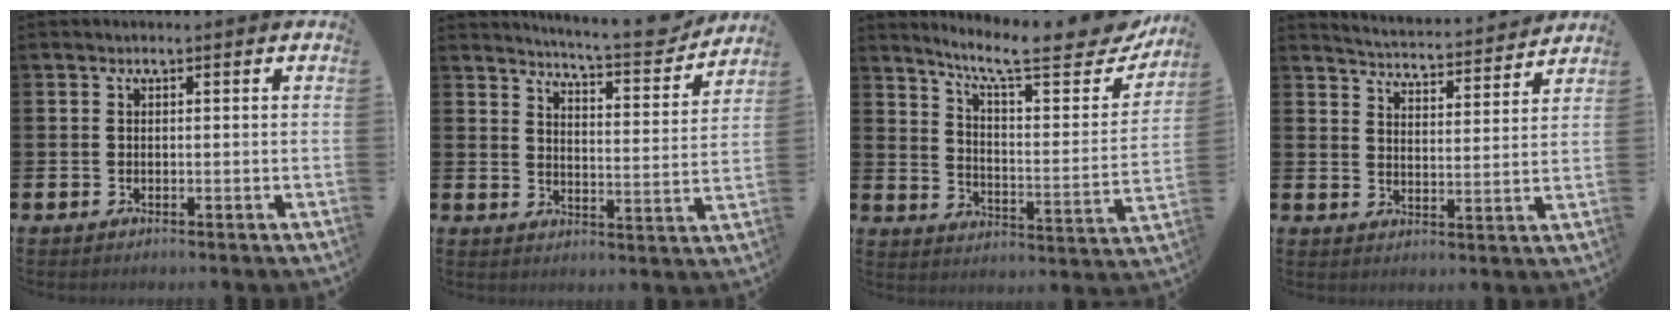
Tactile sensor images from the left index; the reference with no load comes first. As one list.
[{"total": 6.5, "force": [6.3, 0.3, 1.6], "torque": [-0.037, -0.054, 0.103]}, {"total": 10.2, "force": [8.5, 1.8, 5.4], "torque": [-0.110, -0.064, 0.134]}, {"total": 4.5, "force": [4.5, 0.1, 0.1], "torque": [-0.018, -0.044, 0.075]}]